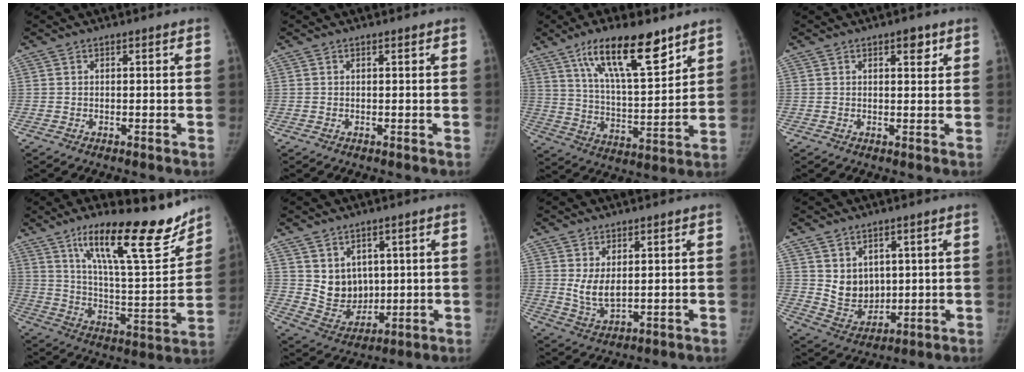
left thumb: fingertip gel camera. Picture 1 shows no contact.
{"total": 0.0}
{"total": 17.4, "force": [10.9, 5.3, 12.4], "torque": [-0.182, -0.052, 0.194]}
{"total": 2.9, "force": [1.6, 1.3, 2.0], "torque": [-0.015, -0.007, 0.021]}
{"total": 23.0, "force": [15.9, 5.7, 15.7], "torque": [-0.205, -0.081, 0.259]}
{"total": 8.2, "force": [2.3, 6.9, 3.9], "torque": [-0.031, -0.024, 0.062]}
{"total": 5.1, "force": [1.2, 2.7, 4.1], "torque": [-0.070, -0.016, 0.033]}
{"total": 7.6, "force": [1.9, 6.2, 4.0], "torque": [-0.036, -0.023, 0.056]}